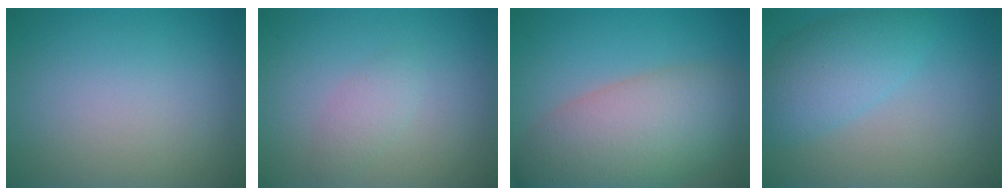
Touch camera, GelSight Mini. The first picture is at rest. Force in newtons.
{"total": 1.5, "press": 1.5, "slide": 0.0}
{"total": 9.4, "press": 9.3, "slide": 0.8}
{"total": 4.6, "press": 4.6, "slide": 0.3}